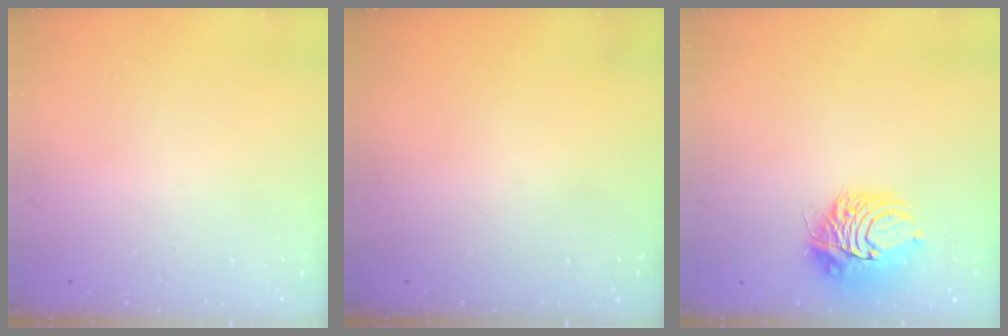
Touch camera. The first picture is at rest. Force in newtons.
{"total": 0.0}
{"total": 9.7, "press": 9.7, "slide": 0.5}